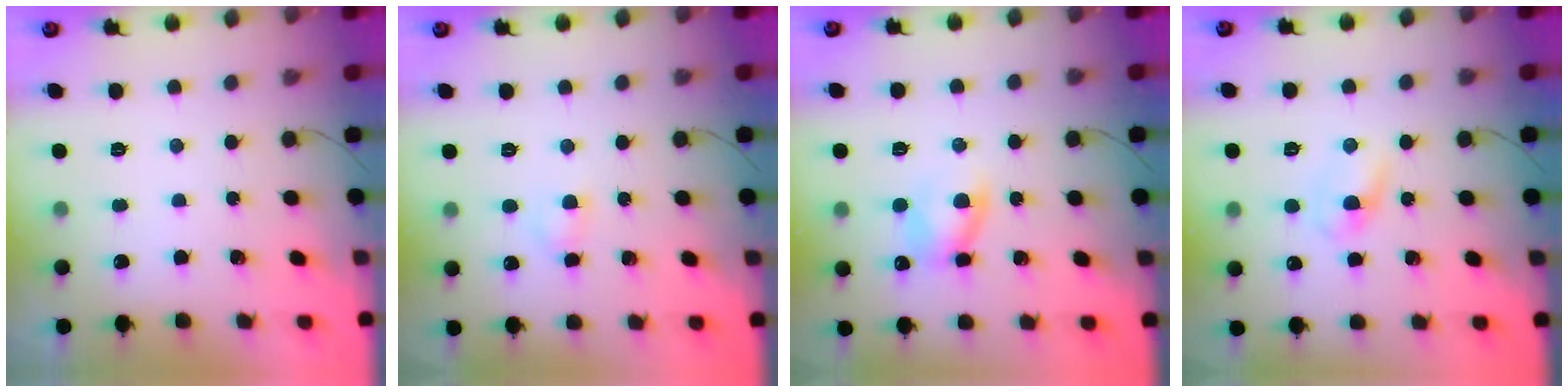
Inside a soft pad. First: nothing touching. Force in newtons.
{"total": 2.6, "press": 2.3, "slide": 1.1}
{"total": 6.9, "press": 6.8, "slide": 1.4}
{"total": 2.9, "press": 2.6, "slide": 1.3}